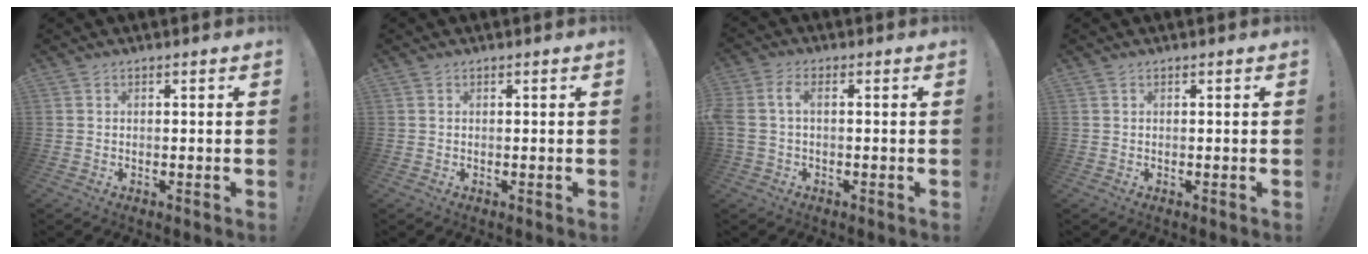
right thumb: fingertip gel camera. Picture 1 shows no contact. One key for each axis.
{"total": 0.0}
{"total": 4.6, "fx": 0.0, "fy": 1.9, "fz": 4.2, "tx": -0.102, "ty": -0.004, "tz": -0.003}
{"total": 0.0}